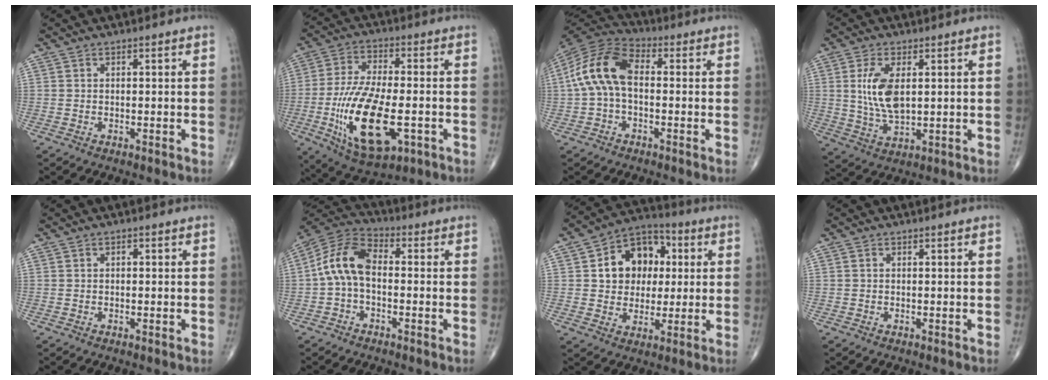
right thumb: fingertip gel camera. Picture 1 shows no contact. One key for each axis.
{"total": 18.7, "fx": -4.7, "fy": 8.1, "fz": 16.2, "tx": -0.311, "ty": 0.002, "tz": -0.070}
{"total": 12.2, "fx": 0.3, "fy": 7.1, "fz": 9.9, "tx": -0.197, "ty": 0.035, "tz": -0.007}
{"total": 9.1, "fx": 1.8, "fy": 4.4, "fz": 7.8, "tx": -0.156, "ty": -0.013, "tz": 0.041}
{"total": 0.8, "fx": 0.2, "fy": 0.4, "fz": 0.6, "tx": -0.008, "ty": 0.002, "tz": 0.002}
{"total": 9.7, "fx": -0.6, "fy": 5.6, "fz": 7.9, "tx": -0.150, "ty": 0.031, "tz": -0.025}
{"total": 13.7, "fx": 2.6, "fy": 10.7, "fz": 8.3, "tx": -0.082, "ty": 0.012, "tz": 0.037}
{"total": 0.0}